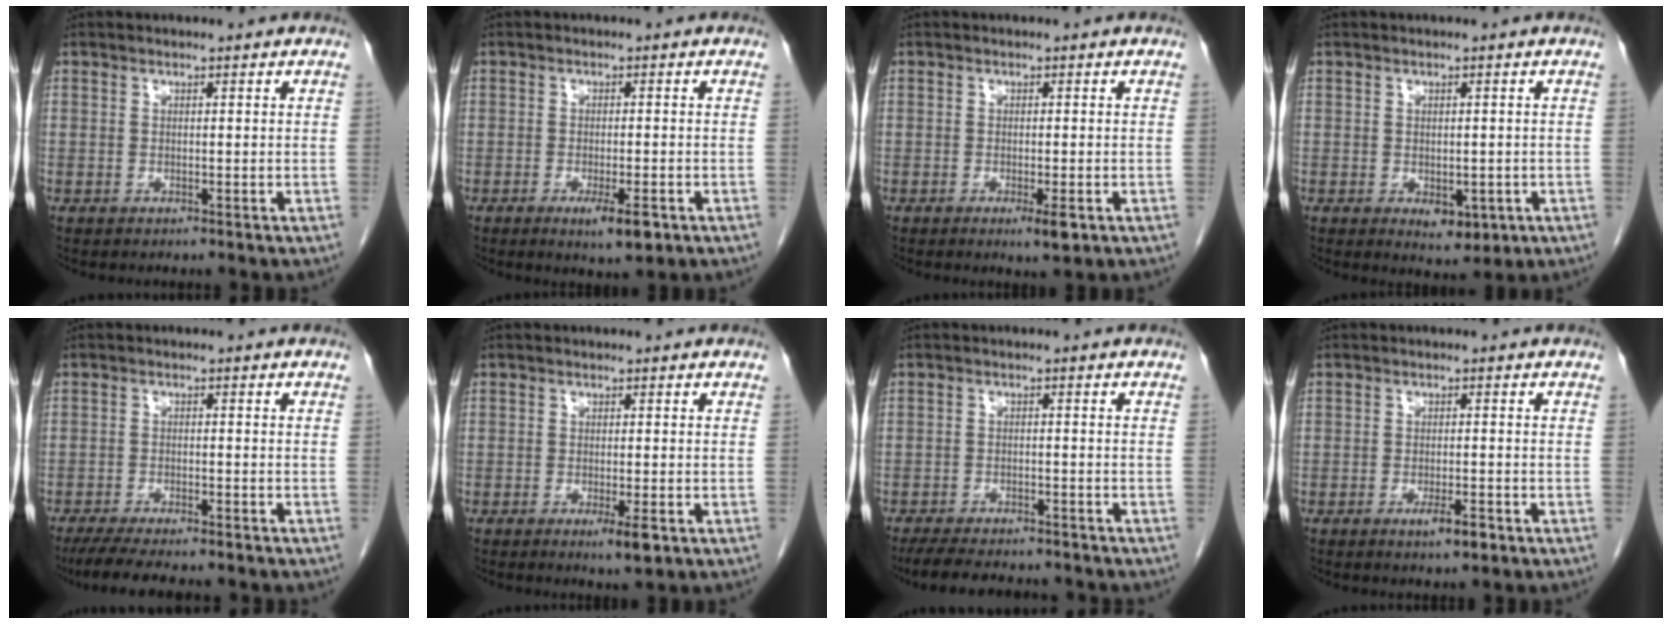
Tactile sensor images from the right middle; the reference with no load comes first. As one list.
[{"total": 4.6, "force": [-2.4, 0.9, 3.9], "torque": [-0.061, -0.007, -0.031]}, {"total": 2.4, "force": [-1.1, 0.4, 2.2], "torque": [-0.031, -0.005, -0.014]}, {"total": 4.0, "force": [-1.3, 2.2, 3.1], "torque": [-0.037, -0.005, -0.005]}, {"total": 10.1, "force": [-8.5, 1.6, 5.2], "torque": [-0.076, -0.015, -0.125]}, {"total": 2.9, "force": [-1.3, 0.3, 2.6], "torque": [-0.038, -0.007, -0.018]}, {"total": 11.0, "force": [-9.8, 2.3, 4.4], "torque": [-0.071, -0.008, -0.139]}, {"total": 3.1, "force": [-1.7, 0.6, 2.5], "torque": [-0.040, -0.002, -0.025]}]